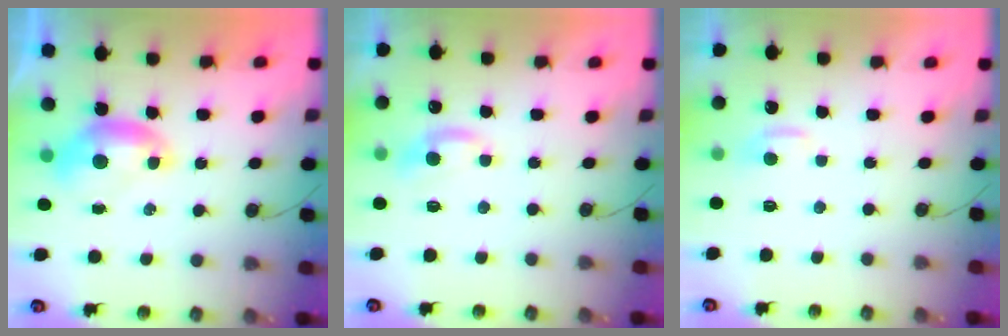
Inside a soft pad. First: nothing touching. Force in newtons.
{"total": 0.9, "press": 0.1, "slide": 0.9}
{"total": 1.1, "press": 1.1, "slide": 0.4}